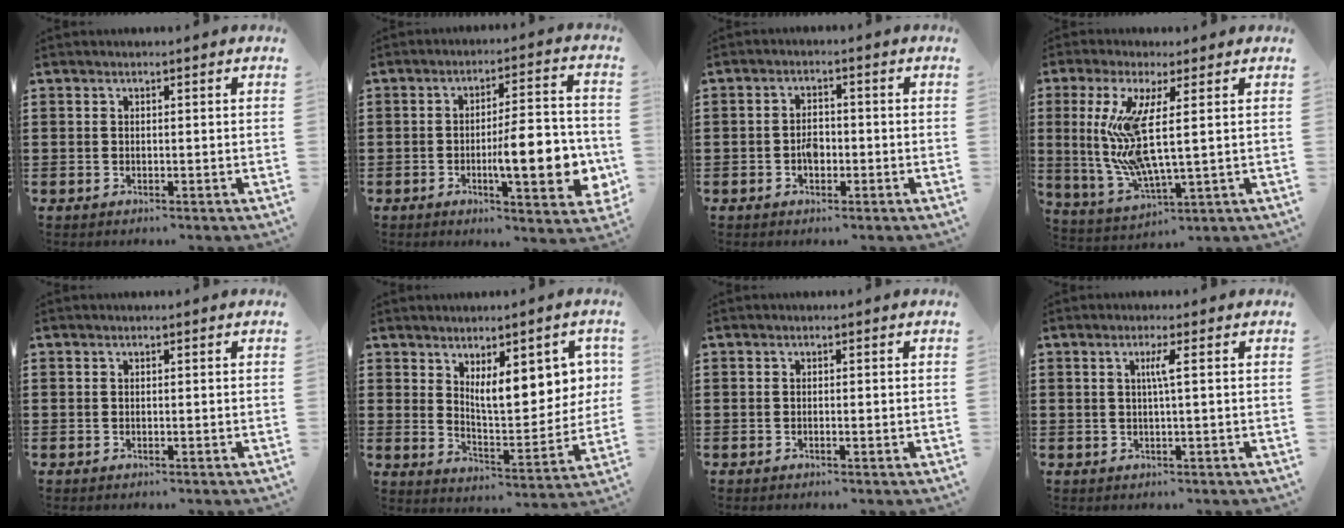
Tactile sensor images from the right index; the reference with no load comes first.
{"total": 11.3, "force": [-2.6, 2.9, 10.6], "torque": [-0.144, -0.014, -0.046]}
{"total": 2.4, "force": [-0.7, 1.4, 1.9], "torque": [-0.028, -0.001, -0.015]}
{"total": 11.2, "force": [2.0, 2.1, 10.8], "torque": [-0.251, -0.029, 0.028]}
{"total": 0.0}
{"total": 8.9, "force": [4.4, 3.5, 7.0], "torque": [-0.122, -0.012, 0.073]}
{"total": 0.0}
{"total": 2.4, "force": [0.4, -0.3, 2.3], "torque": [-0.046, -0.002, 0.002]}